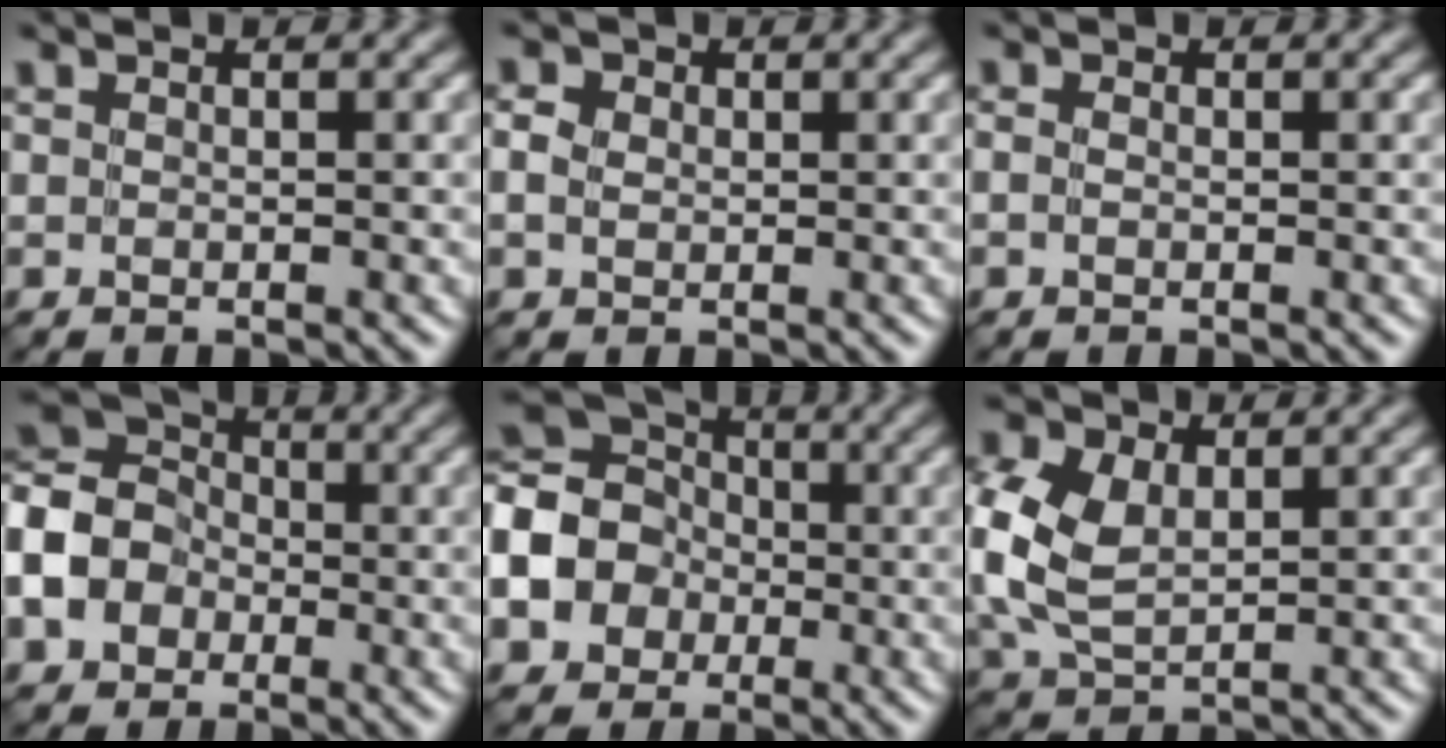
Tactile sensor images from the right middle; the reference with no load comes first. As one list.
[{"total": 1.5, "force": [-0.1, 1.3, 0.8], "torque": [-0.017, 0.001, -0.008]}, {"total": 0.6, "force": [-0.3, 0.3, 0.3], "torque": [-0.007, 0.000, -0.010]}, {"total": 8.2, "force": [-2.4, 6.6, 4.3], "torque": [-0.099, -0.003, -0.061]}, {"total": 11.5, "force": [-2.8, 10.0, 5.1], "torque": [-0.129, -0.008, -0.085]}, {"total": 6.3, "force": [0.7, 4.1, 4.7], "torque": [-0.128, 0.002, 0.014]}]